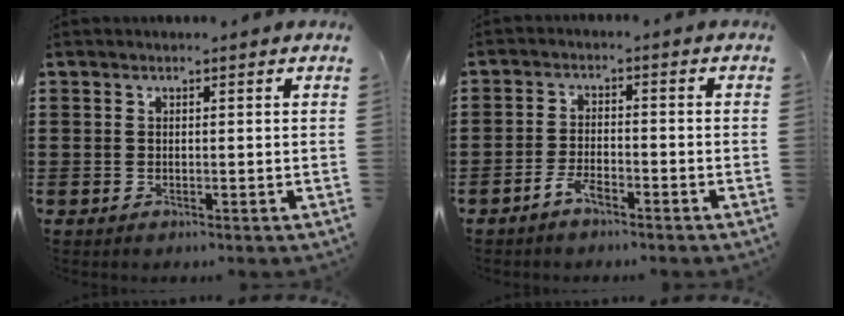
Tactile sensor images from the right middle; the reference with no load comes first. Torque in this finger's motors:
{"motor_torque": [-0.02, 0.05, -0.07, -0.03]}